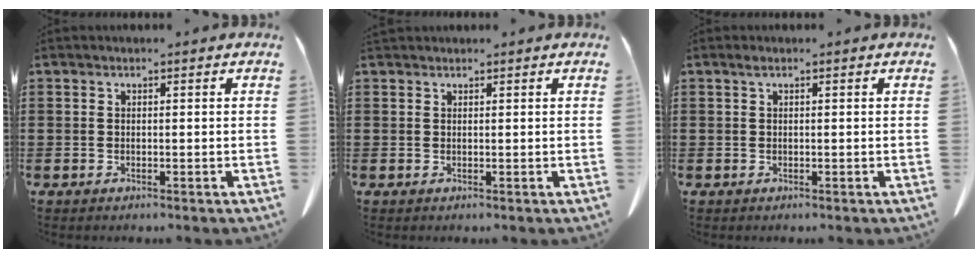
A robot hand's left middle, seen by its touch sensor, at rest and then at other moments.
{"total": 0.6, "force": [0.6, 0.1, 0.0], "torque": [-0.003, -0.002, 0.013]}
{"total": 0.6, "force": [0.3, 0.1, 0.5], "torque": [-0.011, 0.002, 0.005]}